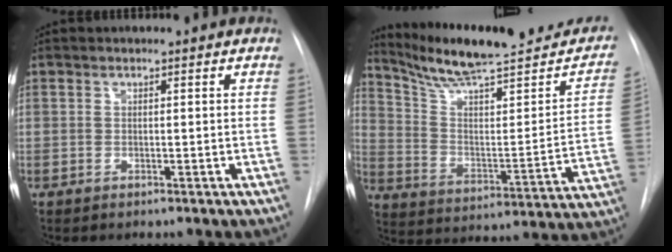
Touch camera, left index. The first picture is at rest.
{"total": 23.4, "force": [20.1, 3.5, 11.5], "torque": [-0.167, -0.039, 0.291]}